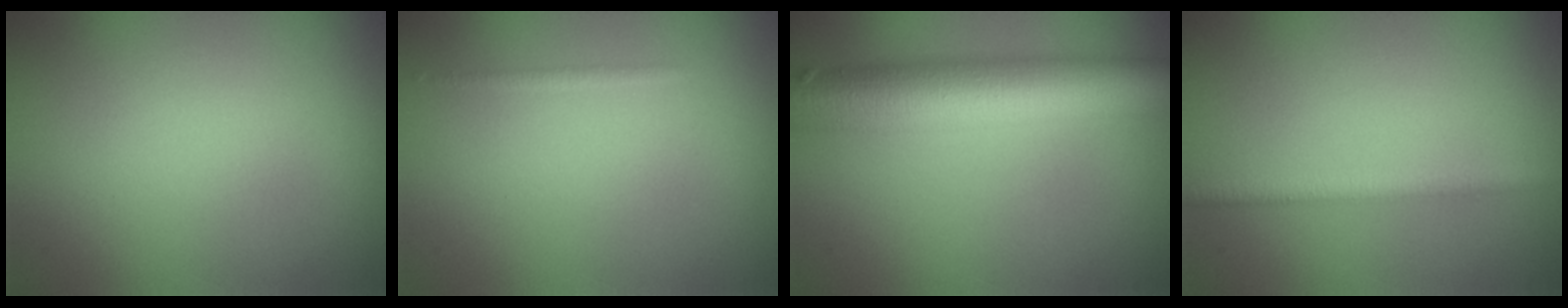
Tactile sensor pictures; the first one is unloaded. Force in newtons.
{"total": 0.6, "press": 0.6, "slide": 0.0}
{"total": 10.1, "press": 10.1, "slide": 0.4}
{"total": 1.9, "press": 1.9, "slide": 0.0}